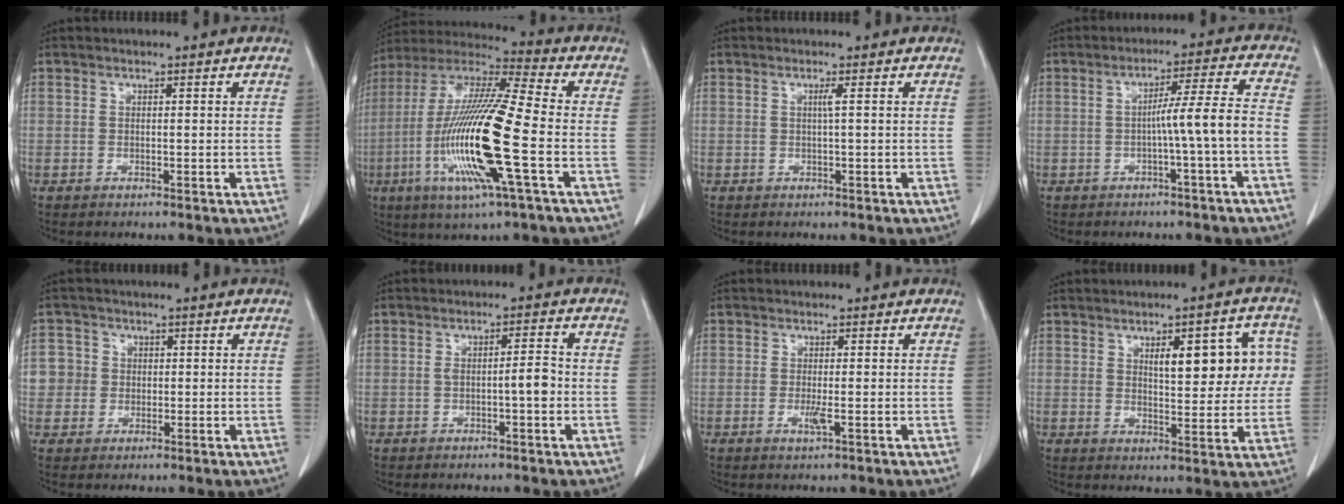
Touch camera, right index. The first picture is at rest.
{"total": 19.9, "force": [-5.1, 0.9, 19.2], "torque": [-0.408, -0.021, -0.102]}
{"total": 0.9, "force": [0.2, -0.3, 0.8], "torque": [-0.015, 0.000, 0.004]}
{"total": 6.7, "force": [-2.0, -1.3, 6.3], "torque": [-0.096, 0.017, -0.027]}
{"total": 4.1, "force": [0.2, 4.0, 0.2], "torque": [0.006, 0.013, 0.004]}
{"total": 3.2, "force": [-0.8, 0.4, 3.1], "torque": [-0.050, 0.006, -0.012]}
{"total": 1.6, "force": [-0.5, -0.1, 1.6], "torque": [-0.032, -0.006, -0.008]}
{"total": 10.6, "force": [2.9, 3.7, 9.4], "torque": [-0.116, 0.026, 0.042]}